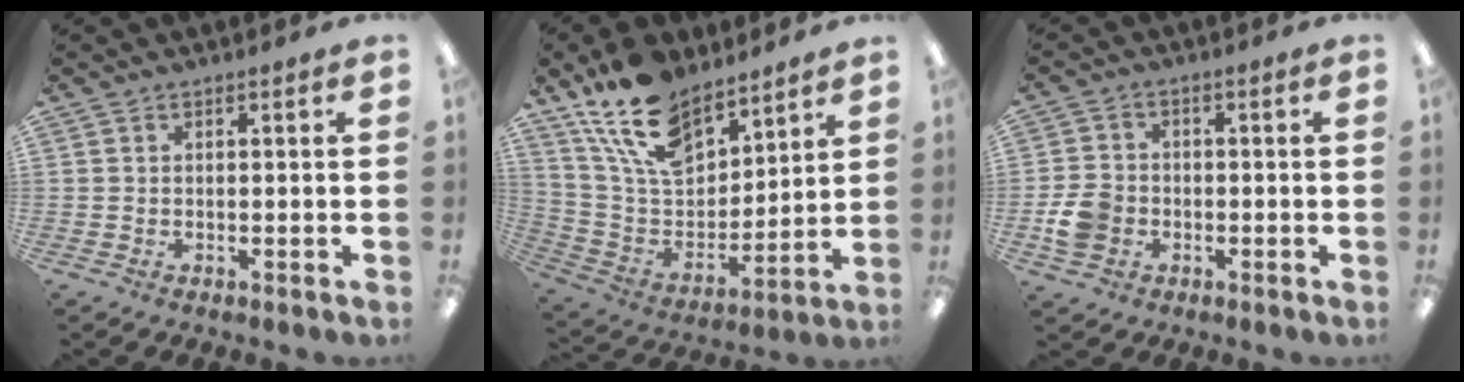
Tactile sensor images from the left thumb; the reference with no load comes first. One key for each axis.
{"total": 18.4, "fx": 13.4, "fy": 9.1, "fz": 8.8, "tx": -0.185, "ty": -0.065, "tz": 0.250}
{"total": 6.6, "fx": -1.9, "fy": 5.3, "fz": 3.4, "tx": -0.067, "ty": 0.009, "tz": -0.035}